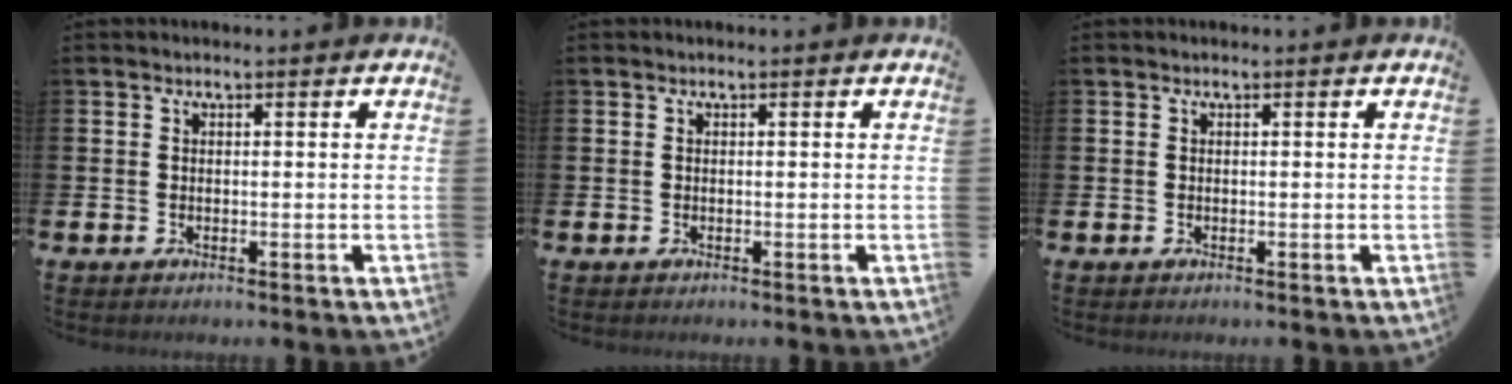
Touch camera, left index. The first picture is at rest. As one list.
[{"total": 0.0}, {"total": 0.0}]